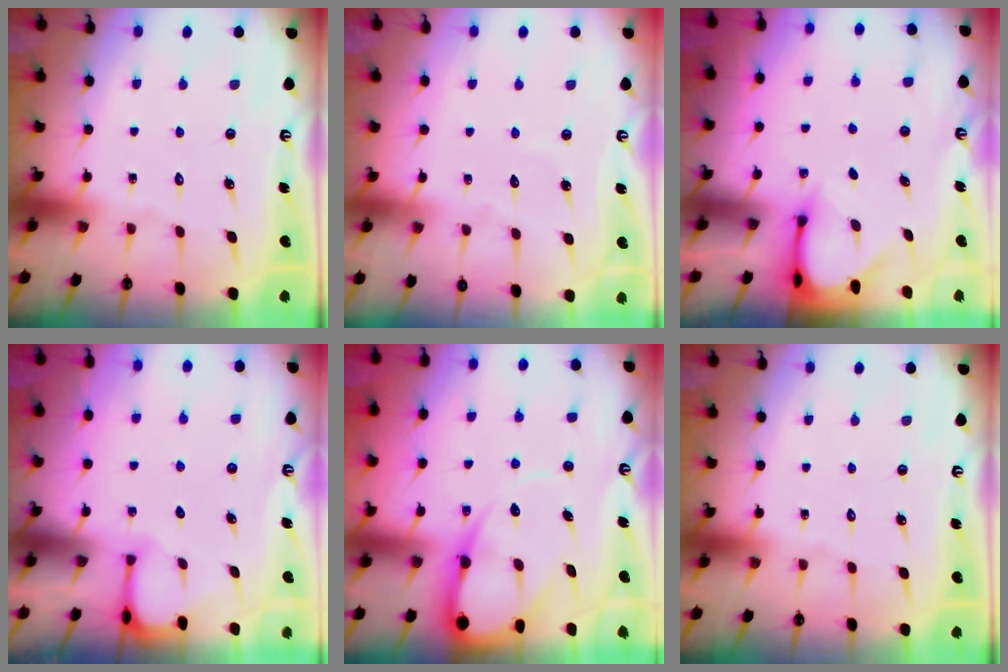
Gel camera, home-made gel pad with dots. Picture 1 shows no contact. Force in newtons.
{"total": 2.1, "press": 2.1, "slide": 0.2}
{"total": 3.3, "press": 3.3, "slide": 0.3}
{"total": 2.0, "press": 2.0, "slide": 0.2}
{"total": 11.9, "press": 11.9, "slide": 1.0}
{"total": 0.0}